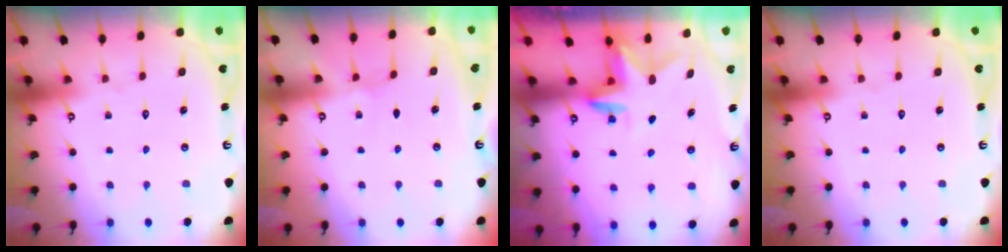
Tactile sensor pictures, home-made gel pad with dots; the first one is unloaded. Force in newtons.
{"total": 0.7, "press": 0.6, "slide": 0.3}
{"total": 3.1, "press": 3.1, "slide": 0.3}
{"total": 0.0}